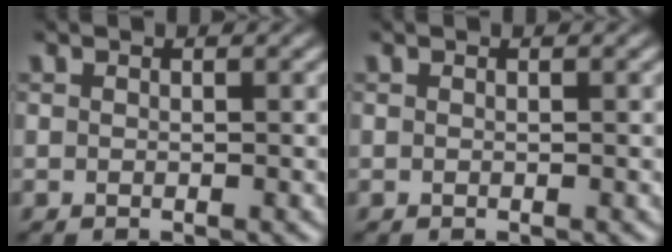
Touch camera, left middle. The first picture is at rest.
{"total": 0.0}